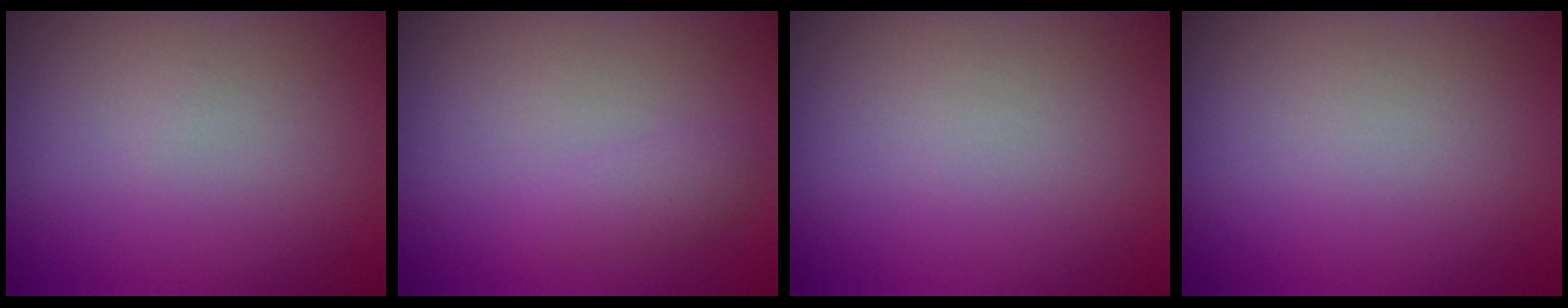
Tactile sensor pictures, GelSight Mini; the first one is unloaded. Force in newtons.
{"total": 1.3, "press": 1.3, "slide": 0.0}
{"total": 0.0}
{"total": 0.0}